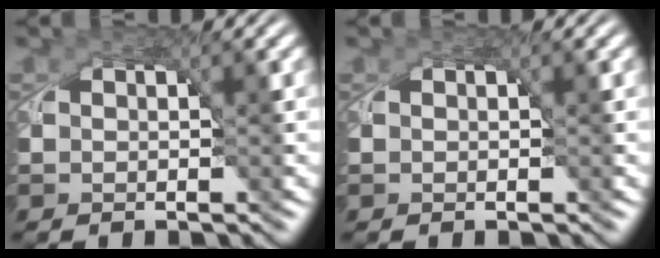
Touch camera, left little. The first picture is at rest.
{"total": 0.0}